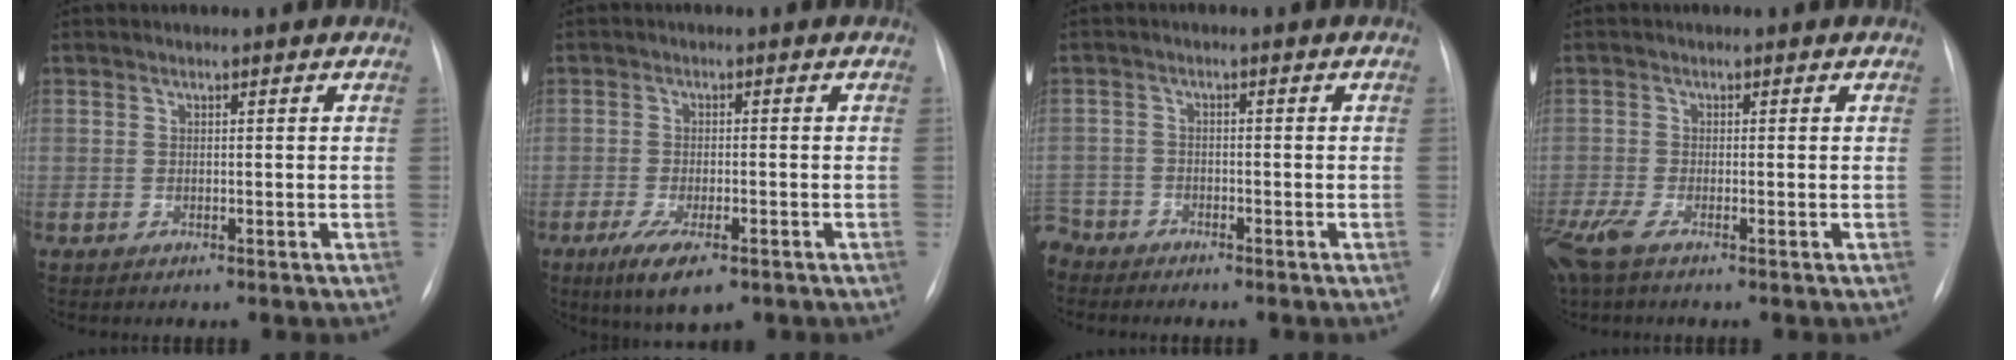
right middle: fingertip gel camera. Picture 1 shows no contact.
{"total": 7.0, "force": [-4.3, 2.1, 5.1], "torque": [-0.091, -0.015, -0.066]}
{"total": 3.9, "force": [-3.5, 1.6, -0.4], "torque": [0.014, -0.003, -0.072]}
{"total": 4.2, "force": [-2.8, 1.0, 3.0], "torque": [-0.075, -0.014, -0.058]}